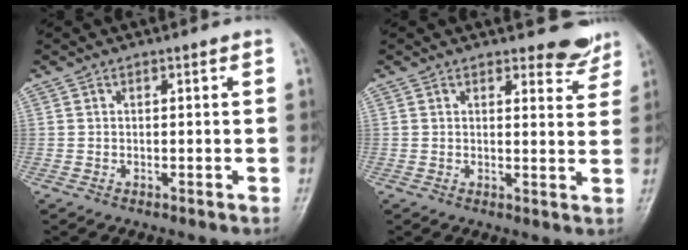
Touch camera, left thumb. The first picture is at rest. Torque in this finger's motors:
{"motor_torque": [0.01, -0.10, 0.12, -0.05, 0.04]}